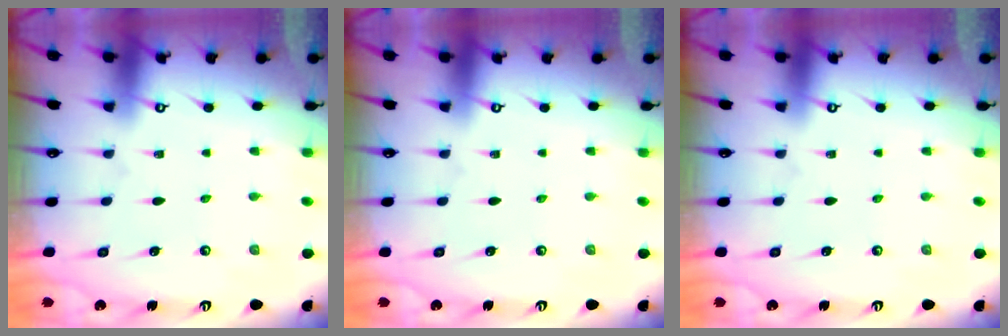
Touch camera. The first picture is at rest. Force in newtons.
{"total": 0.0}
{"total": 0.0}